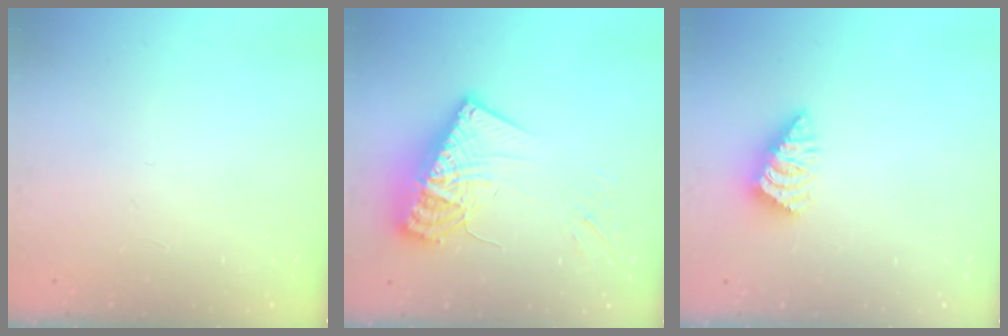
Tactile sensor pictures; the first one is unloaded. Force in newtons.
{"total": 16.2, "press": 16.1, "slide": 2.0}
{"total": 2.8, "press": 2.7, "slide": 0.5}